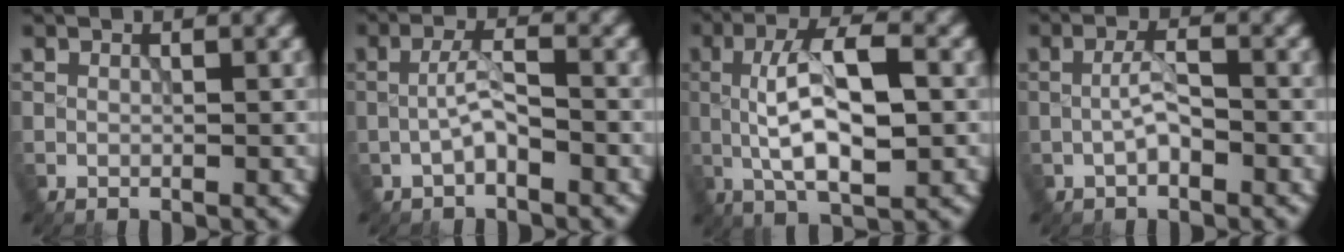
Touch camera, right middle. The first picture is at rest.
{"total": 2.2, "force": [-0.8, 0.6, 2.0], "torque": [-0.040, 0.008, -0.022]}
{"total": 8.1, "force": [0.0, 2.7, 7.6], "torque": [-0.133, 0.011, -0.007]}
{"total": 2.1, "force": [-0.6, 0.8, 1.9], "torque": [-0.041, 0.004, -0.015]}